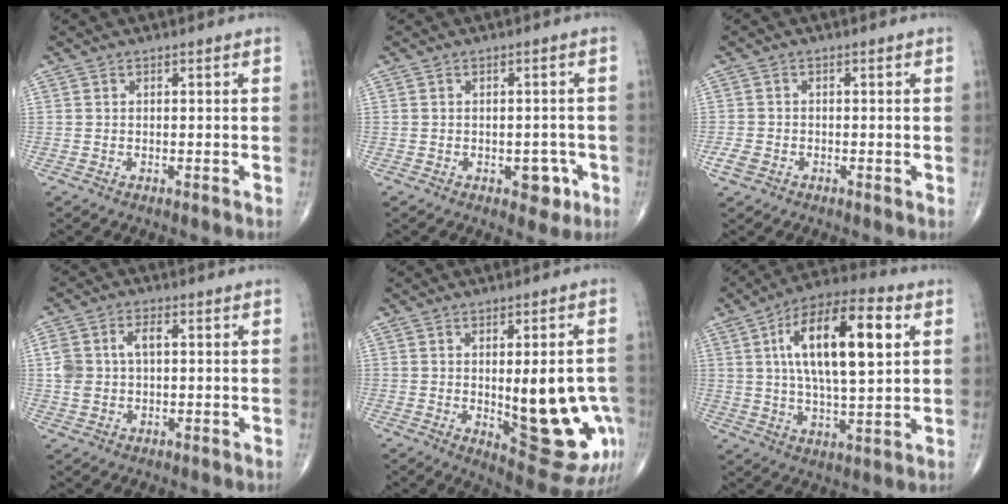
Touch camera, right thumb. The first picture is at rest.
{"total": 3.7, "force": [-1.4, 2.4, 2.5], "torque": [-0.007, 0.005, -0.015]}
{"total": 2.5, "force": [-1.1, 1.8, 1.3], "torque": [-0.028, -0.001, -0.021]}
{"total": 5.9, "force": [0.8, 3.7, 4.5], "torque": [-0.097, 0.013, 0.016]}
{"total": 17.5, "force": [-2.7, 6.8, 15.9], "torque": [-0.175, -0.012, -0.009]}
{"total": 18.6, "force": [4.9, 6.8, 16.6], "torque": [-0.276, 0.006, 0.077]}